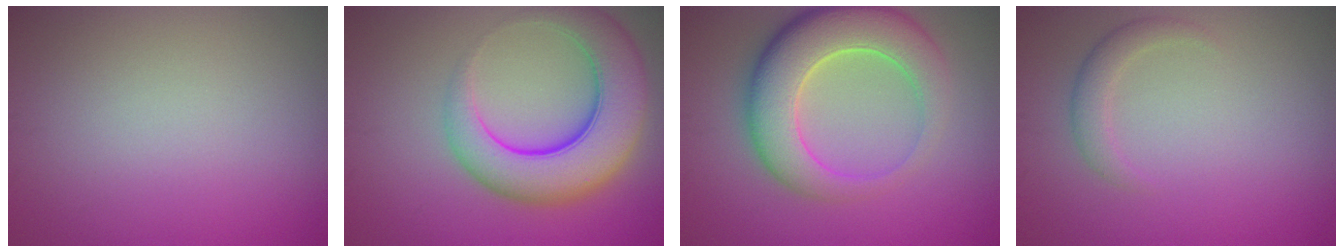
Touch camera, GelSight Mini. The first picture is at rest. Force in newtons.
{"total": 8.8, "press": 8.8, "slide": 0.4}
{"total": 8.5, "press": 8.5, "slide": 0.6}
{"total": 1.8, "press": 1.8, "slide": 0.1}